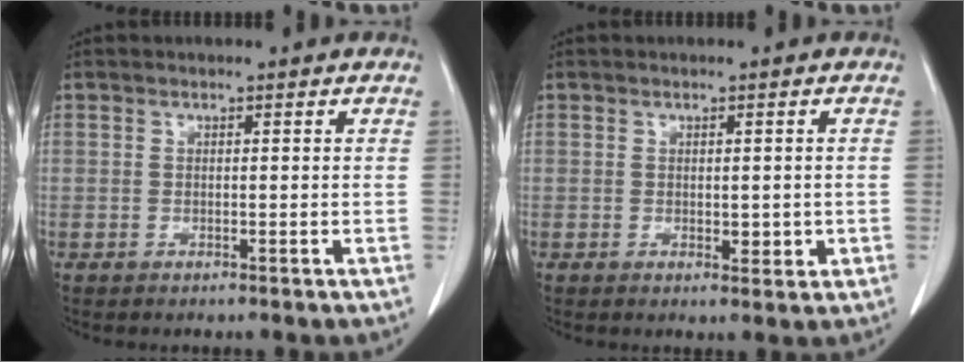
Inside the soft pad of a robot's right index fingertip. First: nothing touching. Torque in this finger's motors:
{"motor_torque": [0.04, 0.11, 0.05, 0.02]}